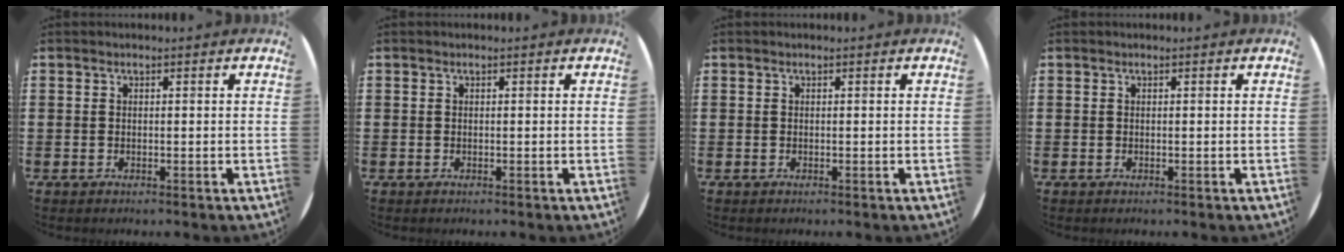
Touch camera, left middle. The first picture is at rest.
{"total": 0.0}
{"total": 0.0}
{"total": 0.0}